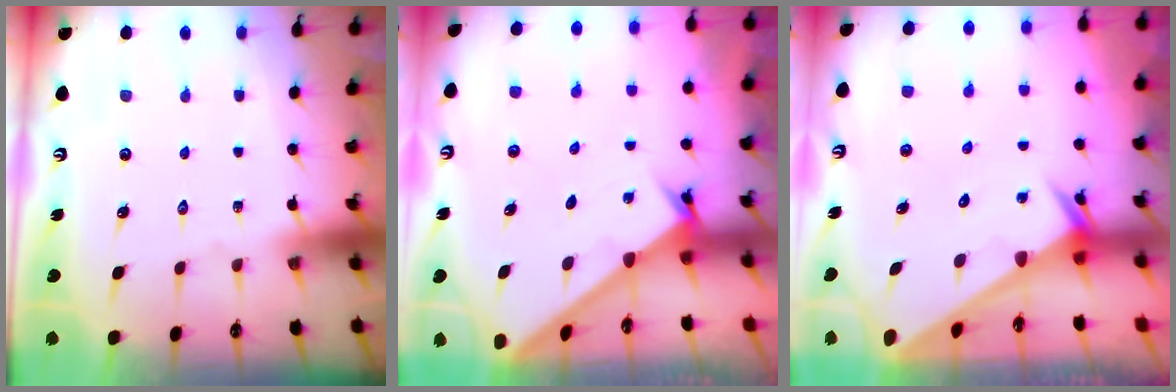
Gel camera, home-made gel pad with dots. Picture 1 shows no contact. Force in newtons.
{"total": 1.7, "press": 1.7, "slide": 0.2}
{"total": 2.5, "press": 2.5, "slide": 0.1}